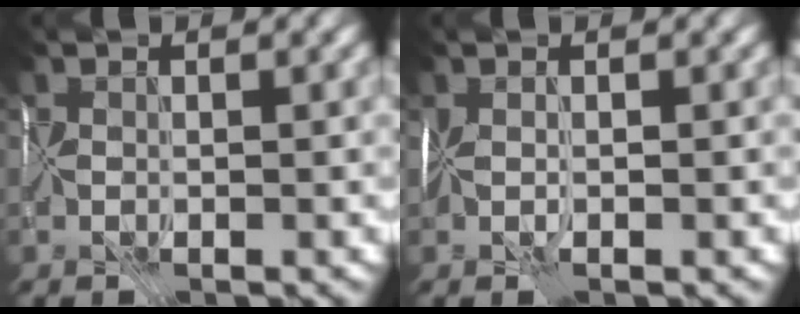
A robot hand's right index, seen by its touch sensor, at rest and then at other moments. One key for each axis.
{"total": 1.7, "fx": -0.5, "fy": 0.6, "fz": 1.5, "tx": -0.028, "ty": -0.003, "tz": -0.013}